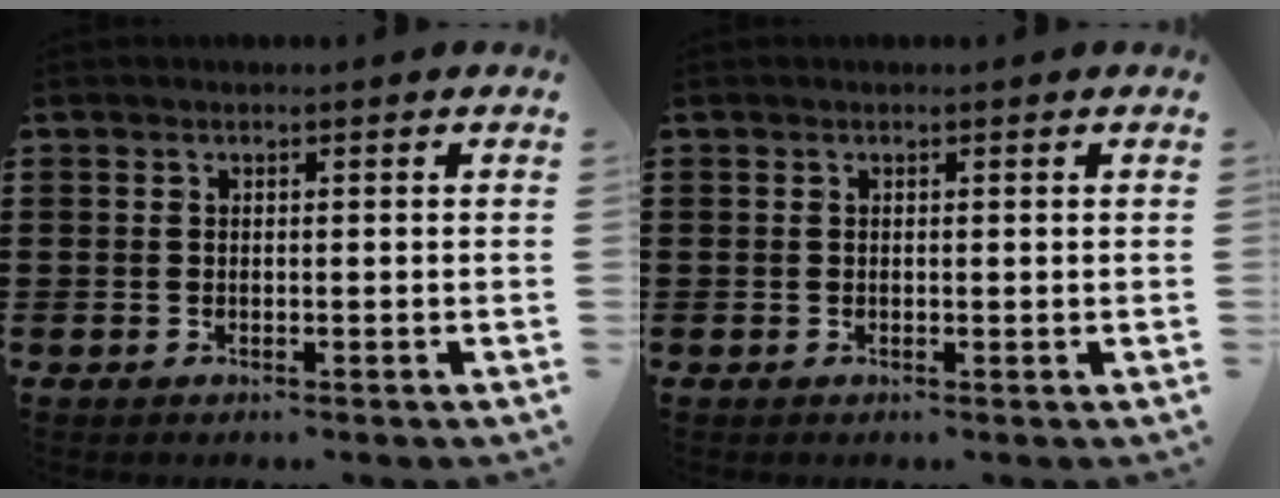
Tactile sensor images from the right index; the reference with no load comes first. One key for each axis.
{"total": 0.0}